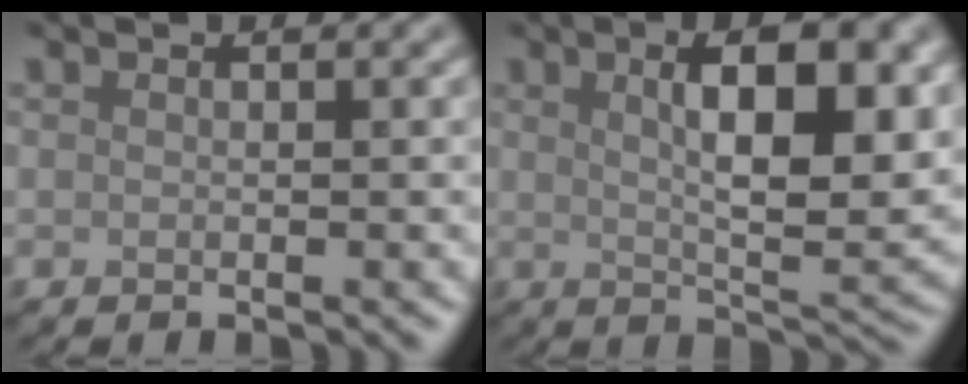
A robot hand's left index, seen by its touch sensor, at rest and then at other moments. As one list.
[{"total": 10.2, "force": [2.5, 3.3, 9.3], "torque": [-0.127, 0.001, 0.042]}]